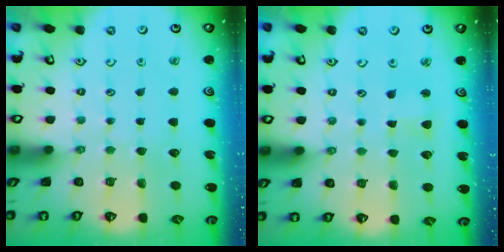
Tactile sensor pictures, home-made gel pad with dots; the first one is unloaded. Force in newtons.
{"total": 3.5, "press": 3.4, "slide": 0.4}